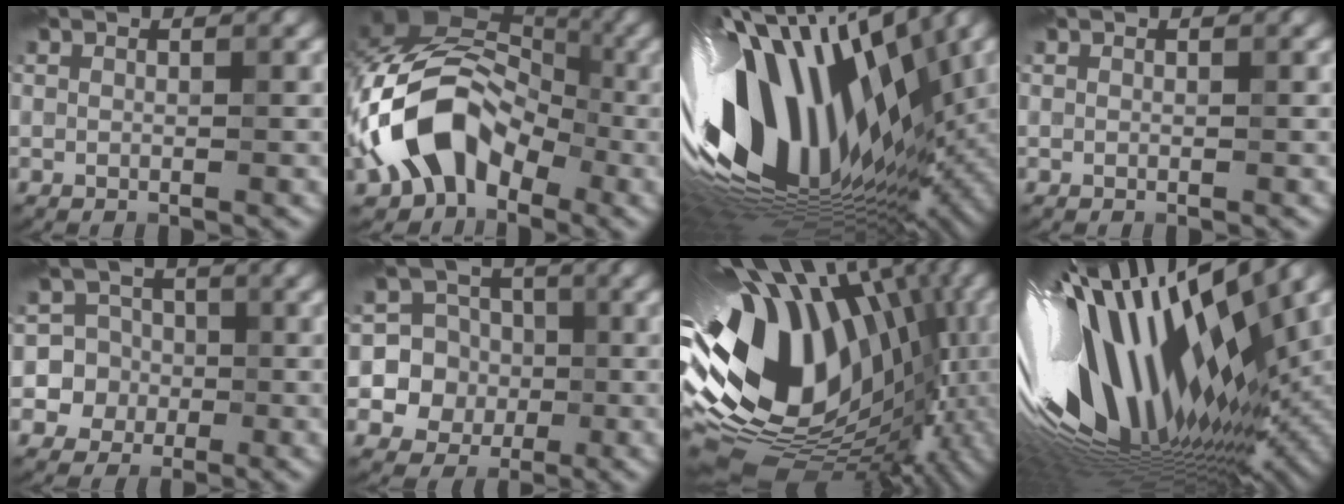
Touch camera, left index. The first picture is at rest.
{"total": 11.8, "force": [-3.8, 7.8, 7.9], "torque": [-0.142, 0.016, -0.087]}
{"total": 18.1, "force": [0.1, 8.8, 15.8], "torque": [-0.300, -0.018, -0.003]}
{"total": 0.0}
{"total": 7.2, "force": [-1.7, 6.9, 0.9], "torque": [-0.008, 0.018, -0.049]}
{"total": 7.2, "force": [-1.3, 6.9, 1.7], "torque": [-0.029, 0.016, -0.044]}
{"total": 16.3, "force": [-0.2, 10.7, 12.3], "torque": [-0.245, 0.002, -0.008]}
{"total": 19.5, "force": [0.5, 6.5, 18.4], "torque": [-0.315, -0.035, 0.008]}